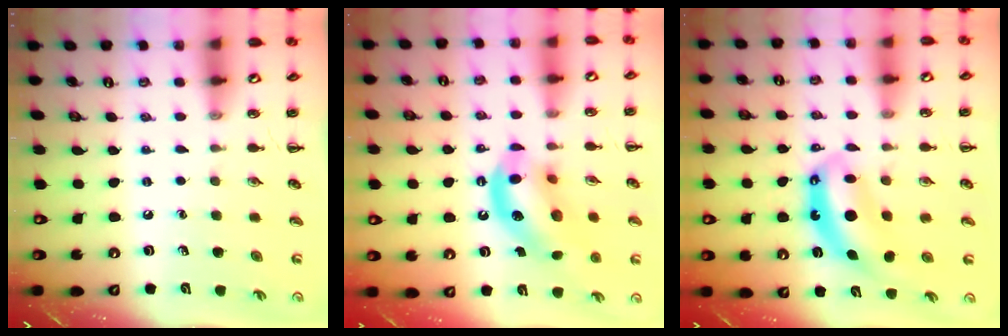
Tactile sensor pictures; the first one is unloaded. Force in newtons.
{"total": 14.8, "press": 14.5, "slide": 3.2}
{"total": 7.8, "press": 7.6, "slide": 2.0}